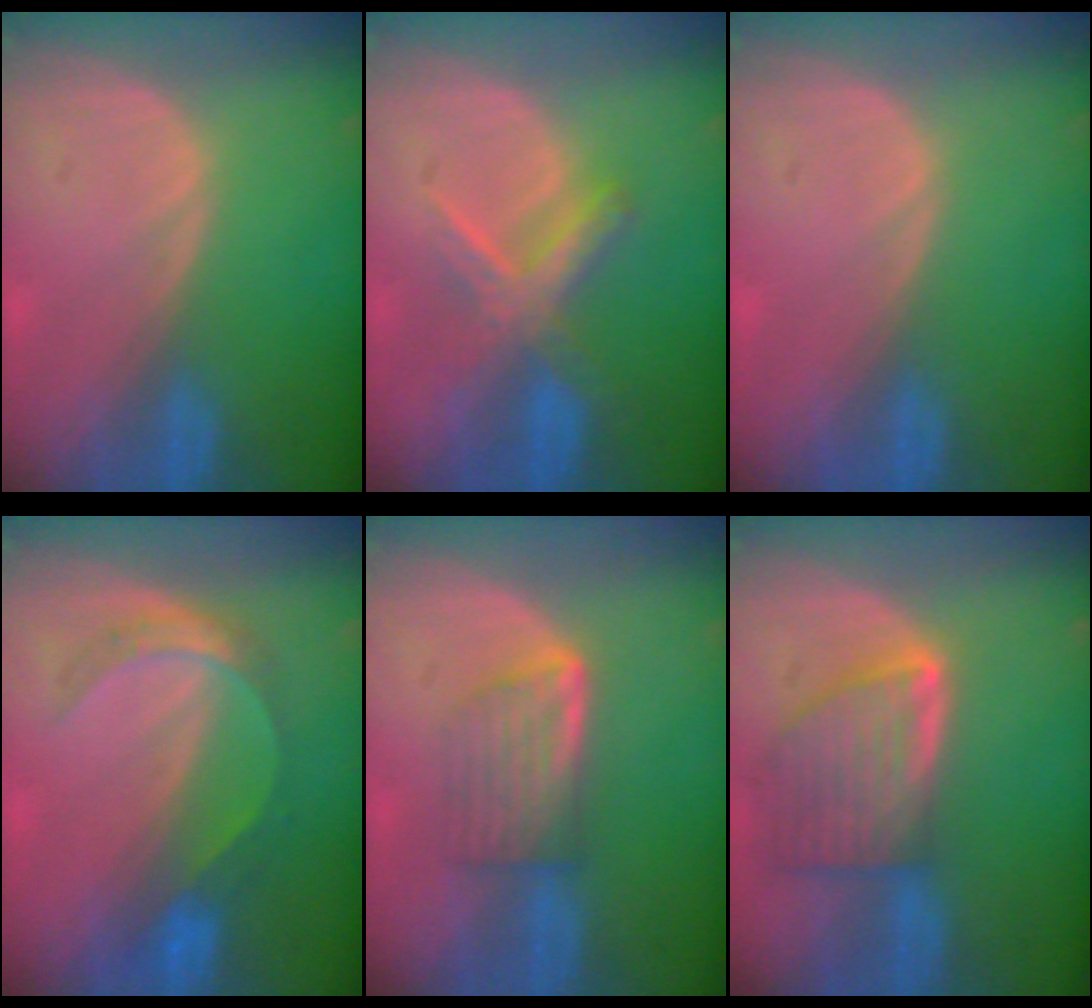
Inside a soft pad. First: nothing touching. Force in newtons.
{"total": 5.8, "press": 5.8, "slide": 0.5}
{"total": 0.0}
{"total": 5.5, "press": 5.0, "slide": 2.2}
{"total": 5.7, "press": 5.3, "slide": 2.3}
{"total": 8.1, "press": 7.2, "slide": 3.6}